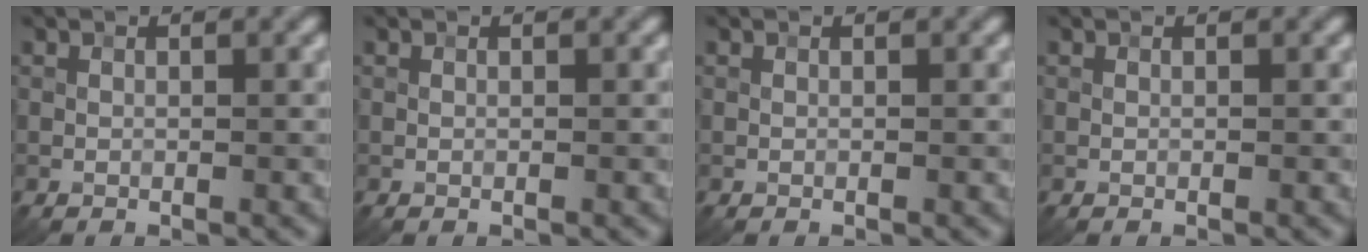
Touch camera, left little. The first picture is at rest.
{"total": 0.0}
{"total": 0.0}
{"total": 0.0}